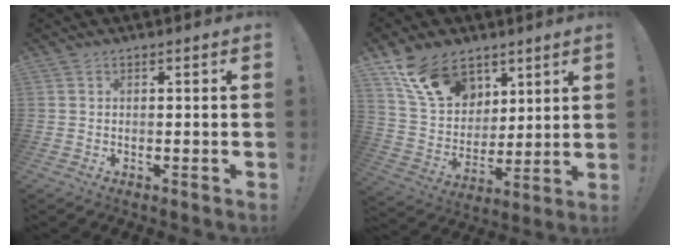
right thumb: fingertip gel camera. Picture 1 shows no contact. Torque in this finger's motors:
{"motor_torque": [-0.02, 1.40, 0.14, 0.38, 0.14]}